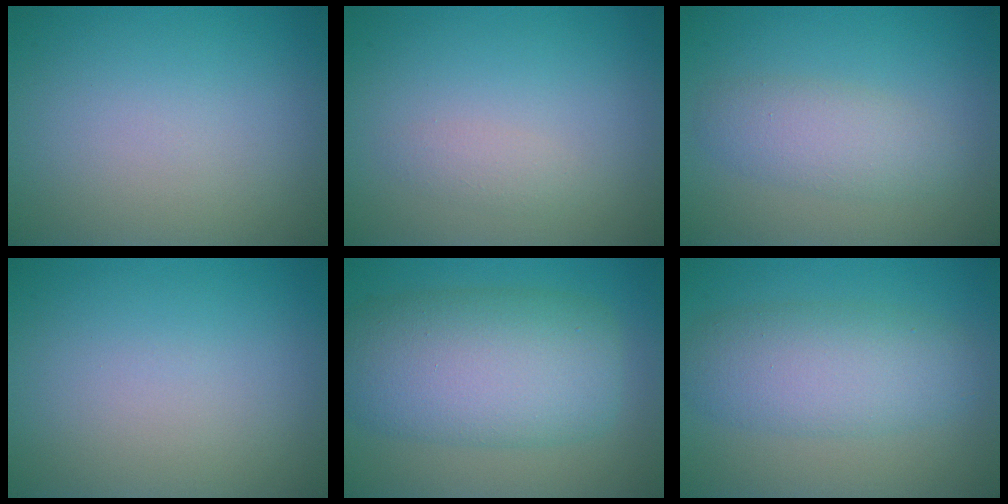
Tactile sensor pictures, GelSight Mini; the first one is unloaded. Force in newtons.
{"total": 1.1, "press": 1.1, "slide": 0.1}
{"total": 2.0, "press": 1.9, "slide": 0.2}
{"total": 0.0}
{"total": 10.0, "press": 9.9, "slide": 0.4}
{"total": 5.5, "press": 5.5, "slide": 0.2}